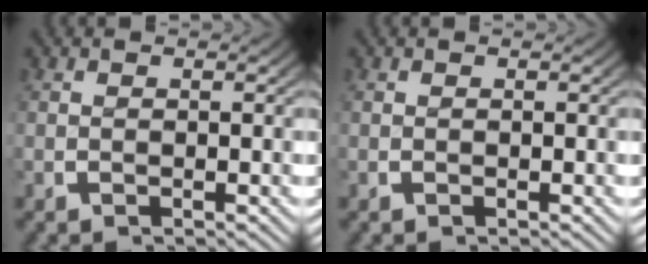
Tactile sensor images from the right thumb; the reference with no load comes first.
{"total": 0.0}